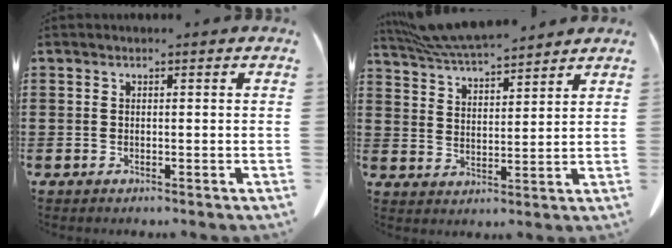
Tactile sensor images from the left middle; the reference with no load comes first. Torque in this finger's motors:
{"motor_torque": [0.81, -0.26, 0.26, 0.10]}